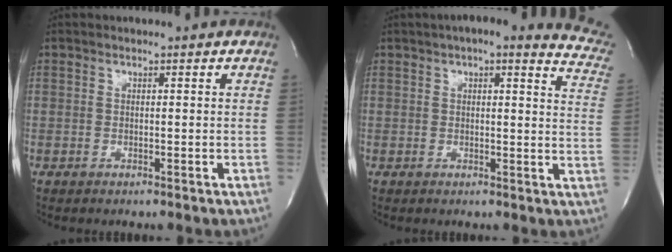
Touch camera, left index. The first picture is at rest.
{"total": 15.9, "force": [13.4, 3.5, 7.8], "torque": [-0.083, -0.012, 0.130]}